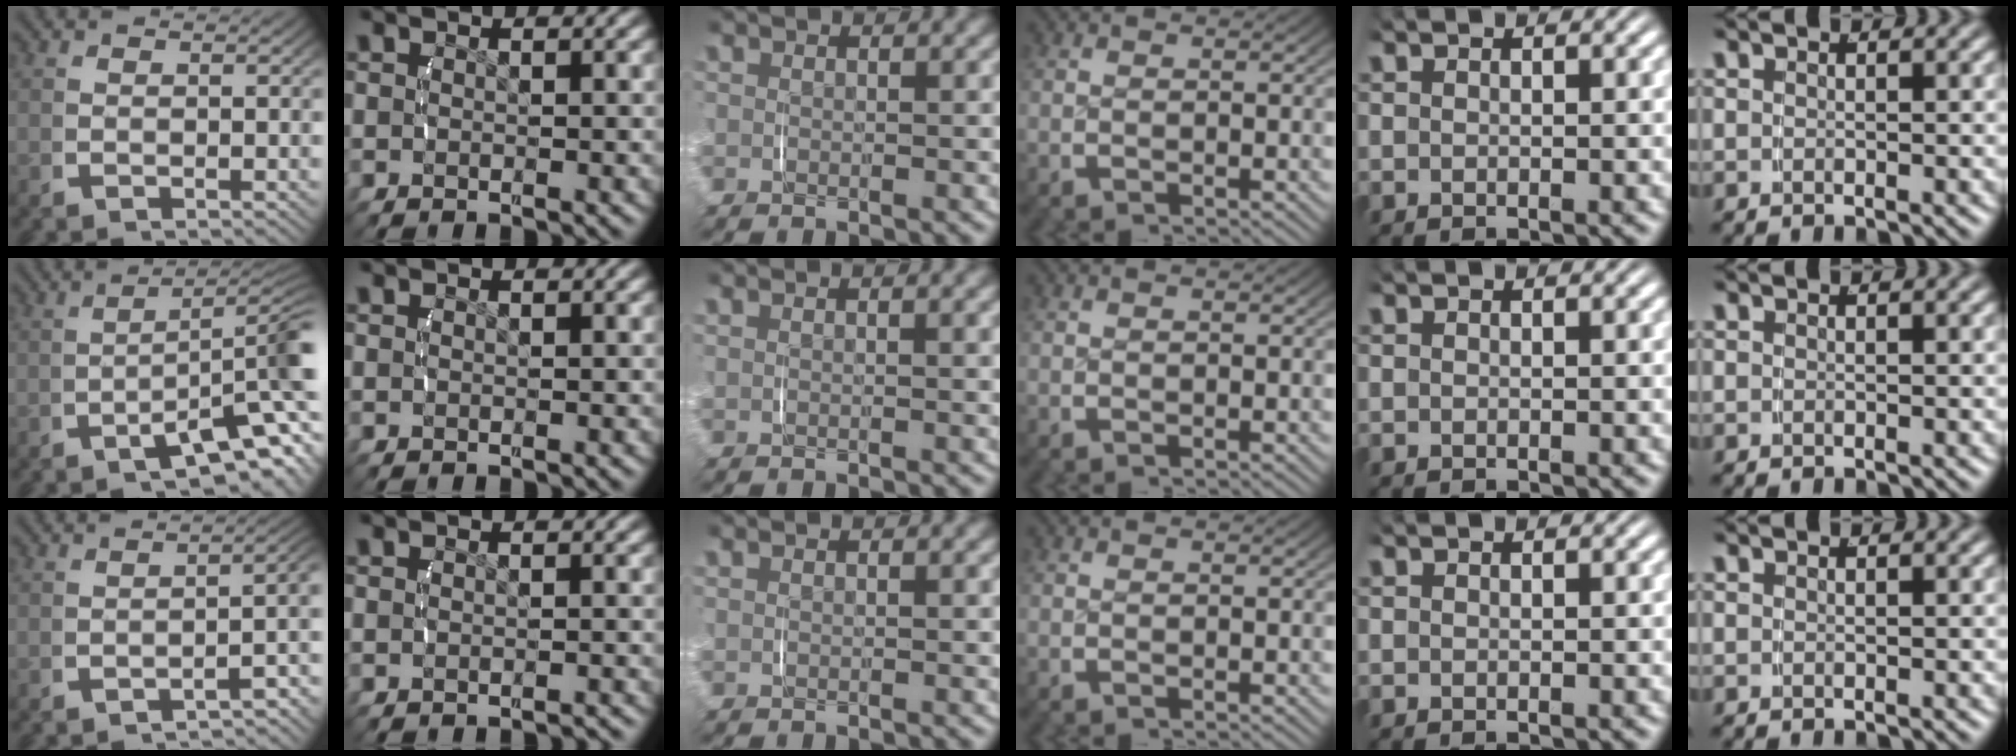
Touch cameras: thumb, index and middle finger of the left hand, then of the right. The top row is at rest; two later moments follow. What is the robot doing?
{"motion": "lift_and_place", "object": "phone"}